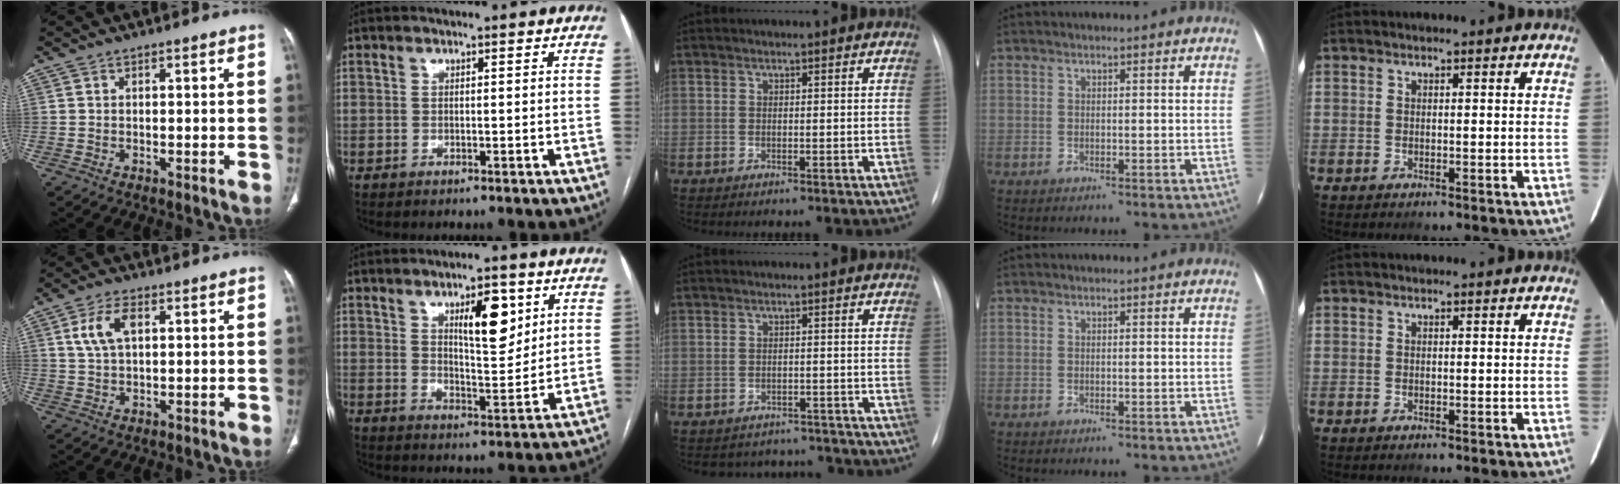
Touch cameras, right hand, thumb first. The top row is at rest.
{"thumb": {"total": 6.6, "force": [2.1, 3.5, 5.1], "torque": [-0.106, 0.004, 0.043]}, "index": {"total": 8.6, "force": [3.8, 2.6, 7.2], "torque": [-0.114, -0.002, 0.063]}, "middle": {"total": 7.2, "force": [-6.7, 2.6, -0.5], "torque": [0.013, 0.025, -0.076]}}